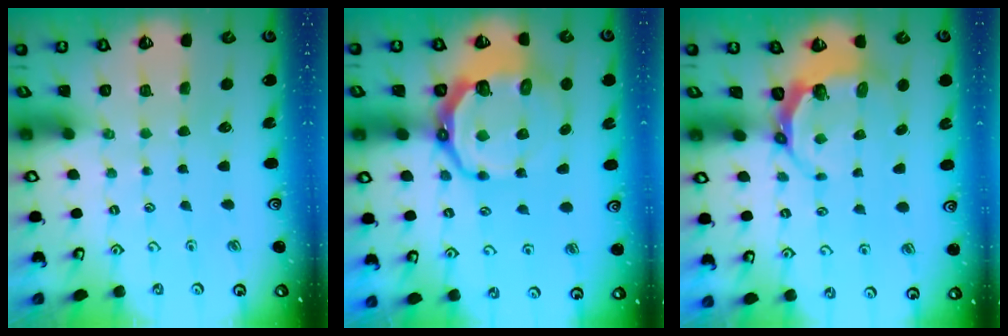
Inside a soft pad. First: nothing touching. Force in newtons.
{"total": 13.2, "press": 12.4, "slide": 4.4}
{"total": 5.8, "press": 4.8, "slide": 3.3}